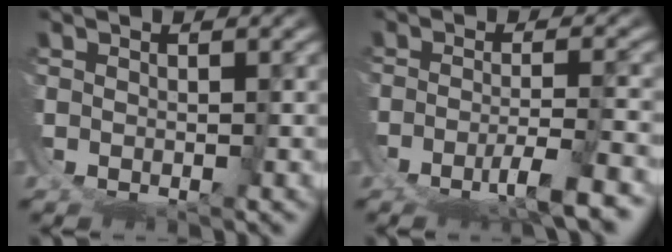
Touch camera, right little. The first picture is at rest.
{"total": 4.4, "force": [-2.8, 0.0, 3.4], "torque": [-0.056, -0.018, -0.030]}